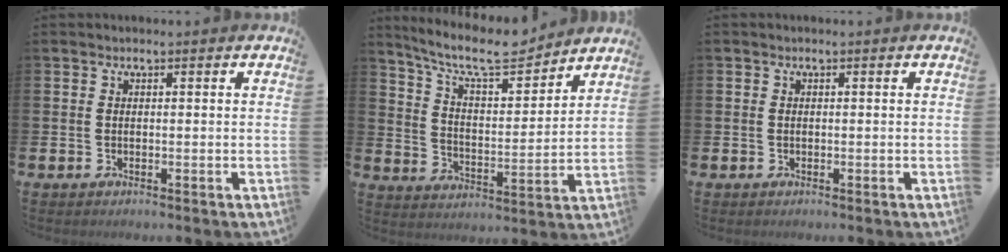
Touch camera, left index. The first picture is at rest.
{"total": 9.8, "force": [8.8, 2.1, 3.9], "torque": [-0.097, -0.054, 0.153]}
{"total": 0.5, "force": [-0.2, 0.5, 0.0], "torque": [-0.005, 0.005, -0.004]}